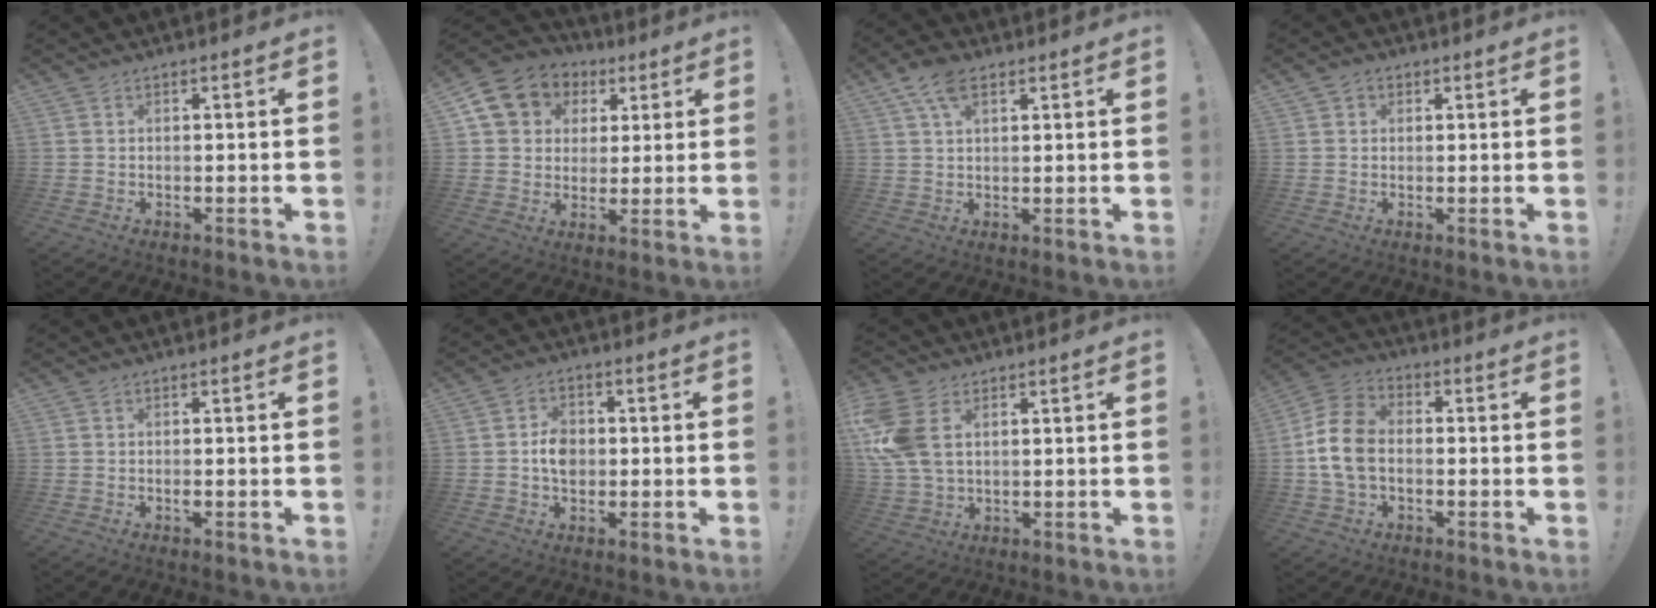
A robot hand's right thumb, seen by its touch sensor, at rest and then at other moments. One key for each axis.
{"total": 11.1, "fx": 4.5, "fy": 9.4, "fz": 3.8, "tx": -0.049, "ty": -0.022, "tz": 0.092}
{"total": 7.2, "fx": 3.9, "fy": 3.5, "fz": 5.0, "tx": -0.086, "ty": -0.005, "tz": 0.072}
{"total": 2.2, "fx": 0.9, "fy": 1.9, "fz": 0.7, "tx": -0.008, "ty": -0.001, "tz": 0.016}
{"total": 0.6, "fx": -0.3, "fy": 0.2, "fz": 0.5, "tx": -0.008, "ty": 0.000, "tz": -0.005}
{"total": 6.6, "fx": -0.7, "fy": 5.6, "fz": 3.5, "tx": -0.040, "ty": 0.009, "tz": -0.010}
{"total": 12.7, "fx": 3.7, "fy": 8.2, "fz": 9.0, "tx": -0.187, "ty": -0.007, "tz": 0.076}
{"total": 11.7, "fx": -1.2, "fy": 8.3, "fz": 8.2, "tx": -0.158, "ty": 0.013, "tz": -0.020}